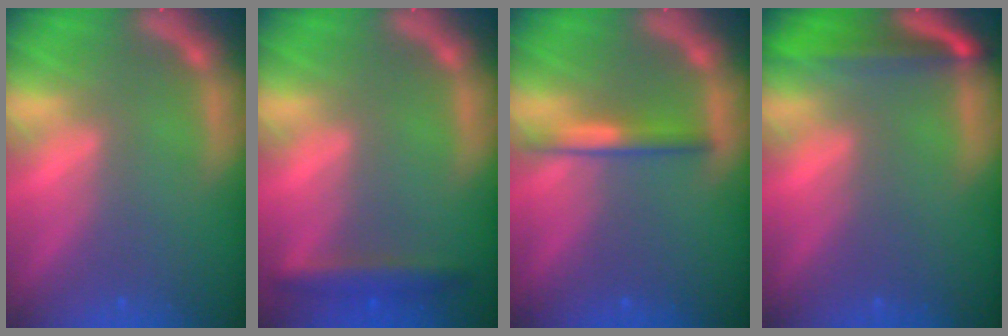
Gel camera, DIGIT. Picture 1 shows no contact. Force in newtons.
{"total": 2.9}
{"total": 2.5}
{"total": 5.0}